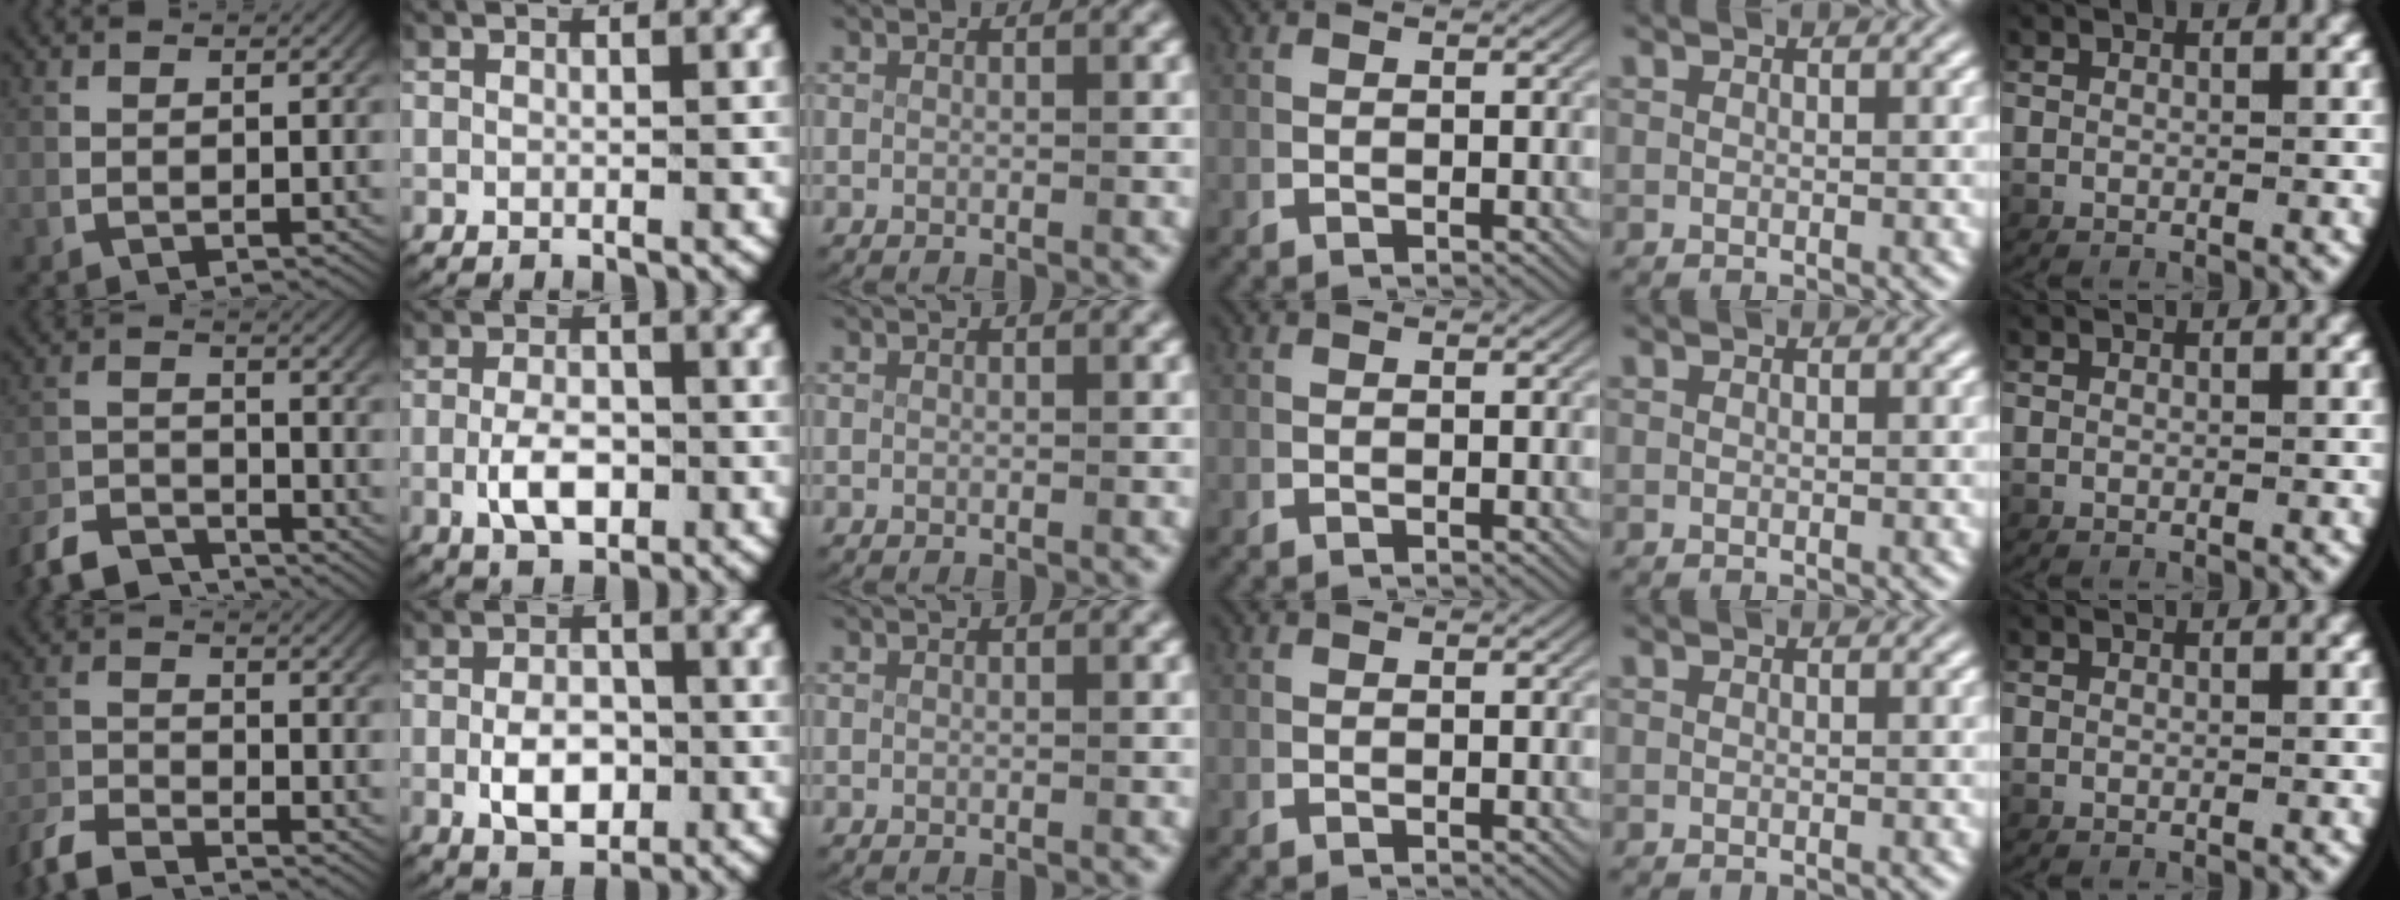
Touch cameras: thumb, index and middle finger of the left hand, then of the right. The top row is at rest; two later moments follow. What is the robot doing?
{"motion": "lift_and_place", "object": "card"}